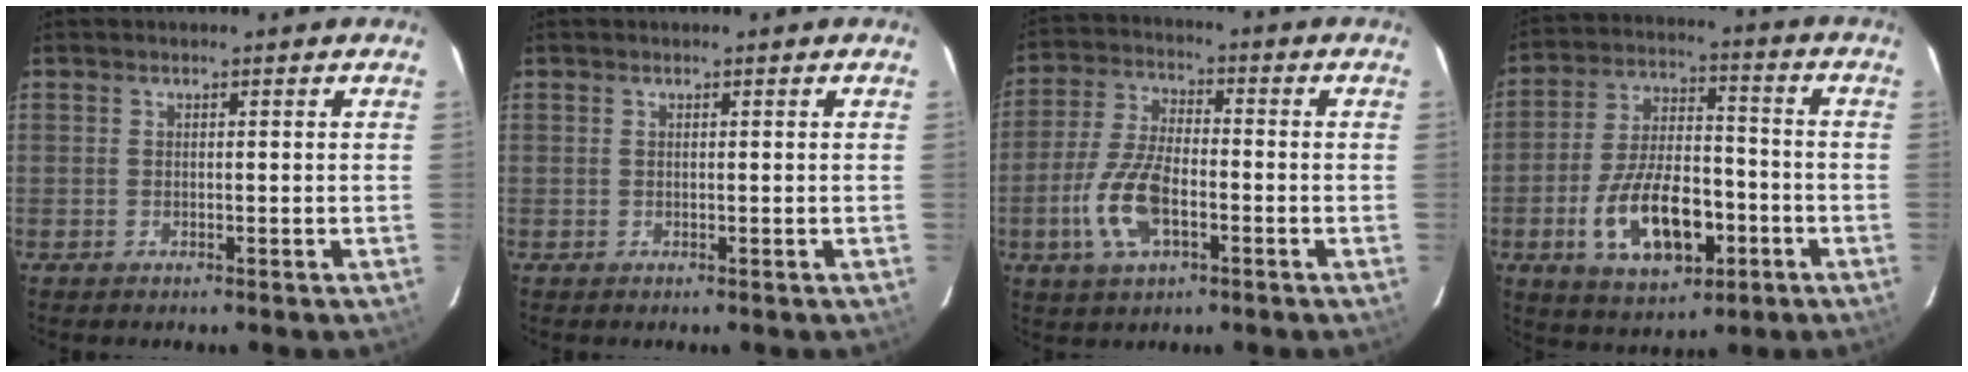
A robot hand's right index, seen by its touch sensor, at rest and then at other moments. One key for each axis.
{"total": 0.0}
{"total": 11.4, "fx": -3.9, "fy": 5.1, "fz": 9.4, "tx": -0.204, "ty": 0.000, "tz": -0.073}
{"total": 15.9, "fx": -5.7, "fy": 8.0, "fz": 12.5, "tx": -0.247, "ty": 0.008, "tz": -0.083}